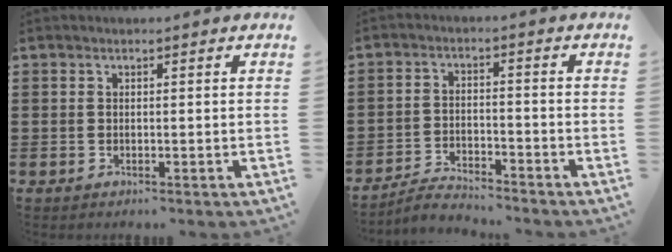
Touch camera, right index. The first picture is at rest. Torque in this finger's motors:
{"motor_torque": [1.19, 0.95, -0.03, -0.01]}